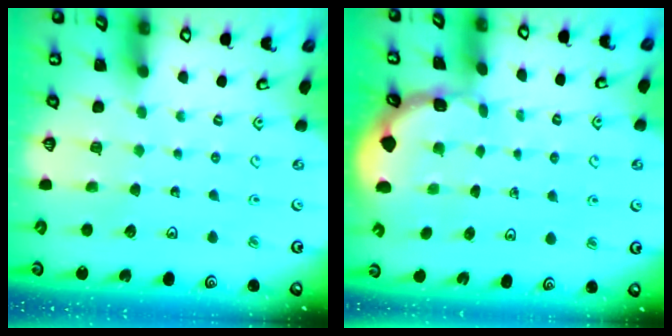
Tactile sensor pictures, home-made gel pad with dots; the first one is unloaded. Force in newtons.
{"total": 1.6, "press": 1.6, "slide": 0.1}